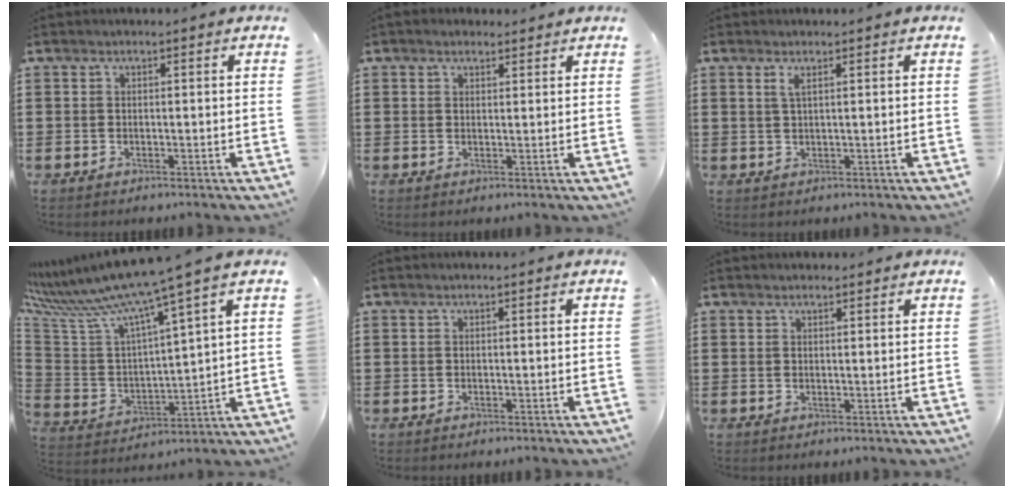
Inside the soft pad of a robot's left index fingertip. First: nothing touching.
{"total": 1.5, "force": [1.3, 0.7, 0.3], "torque": [-0.008, 0.005, 0.026]}
{"total": 1.3, "force": [0.6, 0.1, 1.1], "torque": [-0.025, 0.000, 0.011]}
{"total": 9.5, "force": [7.9, -0.9, 5.2], "torque": [-0.135, -0.060, 0.125]}
{"total": 0.0}
{"total": 1.0, "force": [0.9, 0.2, 0.3], "torque": [-0.007, 0.001, 0.017]}